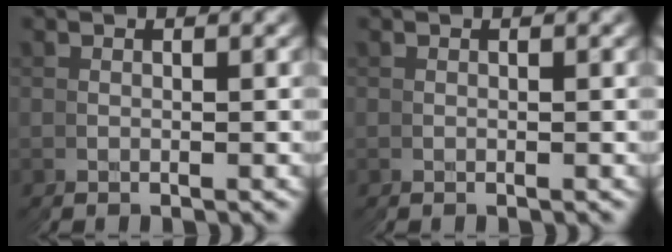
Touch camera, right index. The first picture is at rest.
{"total": 0.0}